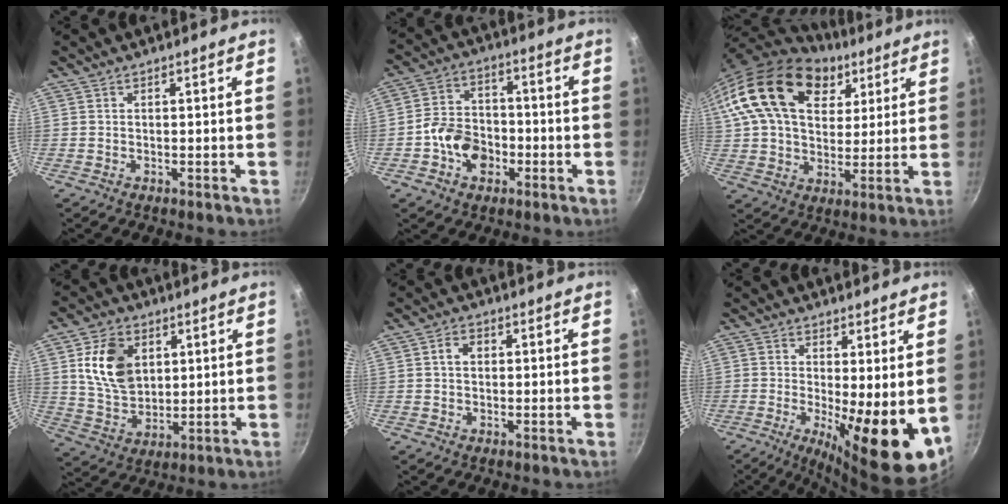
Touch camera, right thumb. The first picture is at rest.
{"total": 9.7, "force": [-3.1, 7.4, 5.5], "torque": [-0.071, 0.030, -0.064]}
{"total": 23.7, "force": [10.7, 15.2, 14.8], "torque": [-0.246, -0.009, 0.185]}
{"total": 12.5, "force": [3.6, 8.7, 8.2], "torque": [-0.128, -0.016, 0.074]}
{"total": 2.7, "force": [0.4, 2.0, 1.7], "torque": [-0.020, 0.005, 0.005]}
{"total": 13.0, "force": [-1.0, 3.5, 12.5], "torque": [-0.171, -0.017, -0.011]}